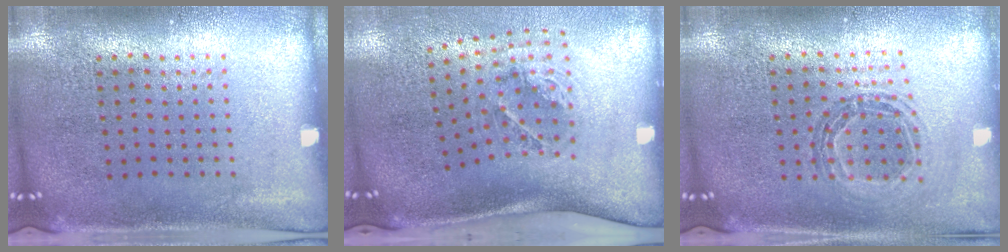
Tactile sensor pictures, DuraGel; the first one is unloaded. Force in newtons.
{"total": 2.0, "press": 1.3, "slide": 1.5}
{"total": 0.9, "press": 0.9, "slide": 0.1}